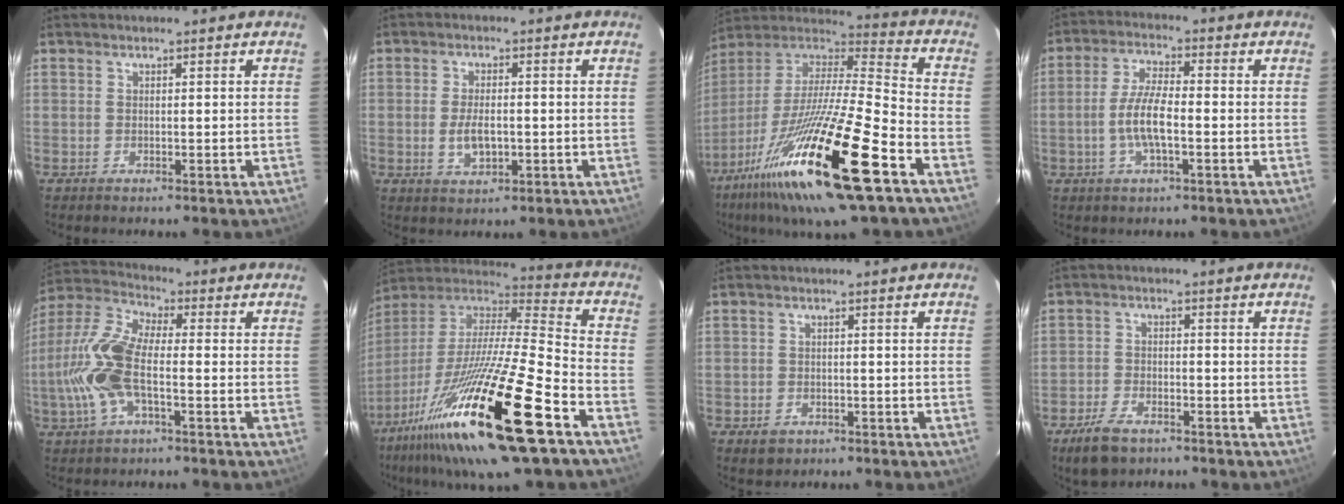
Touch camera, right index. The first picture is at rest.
{"total": 4.8, "force": [-0.9, 2.3, 4.1], "torque": [-0.082, -0.003, -0.013]}
{"total": 29.6, "force": [-16.5, 3.1, 24.3], "torque": [-0.438, -0.060, -0.297]}
{"total": 7.2, "force": [-1.8, 1.8, 6.7], "torque": [-0.137, 0.005, -0.037]}
{"total": 13.4, "force": [-2.9, 4.9, 12.1], "torque": [-0.273, 0.006, -0.065]}
{"total": 31.5, "force": [-17.7, 2.9, 25.9], "torque": [-0.458, -0.066, -0.314]}
{"total": 3.2, "force": [-1.7, 2.5, 0.9], "torque": [-0.027, 0.001, -0.022]}
{"total": 7.0, "force": [-5.0, 3.5, 3.5], "torque": [-0.098, -0.004, -0.091]}